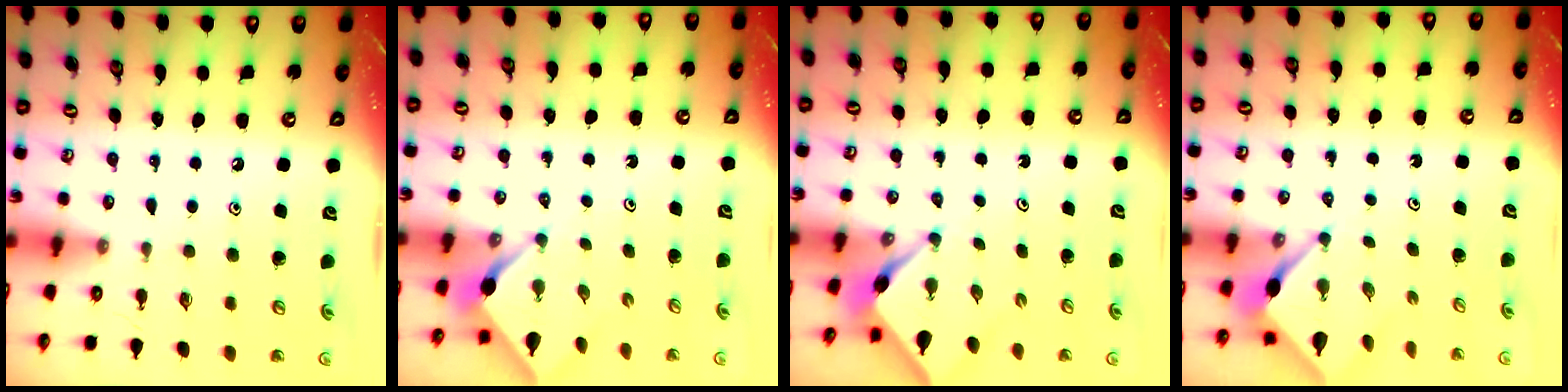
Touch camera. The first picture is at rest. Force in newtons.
{"total": 2.5, "press": 2.5, "slide": 0.2}
{"total": 3.2, "press": 3.2, "slide": 0.3}
{"total": 2.9, "press": 2.9, "slide": 0.2}